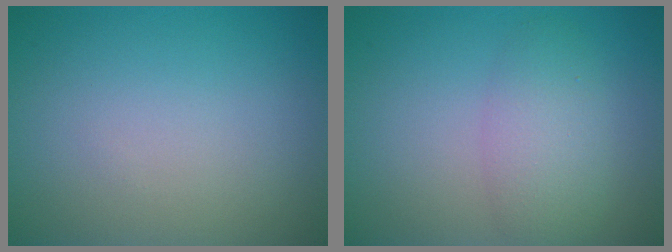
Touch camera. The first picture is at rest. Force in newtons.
{"total": 3.4, "press": 3.4, "slide": 0.1}